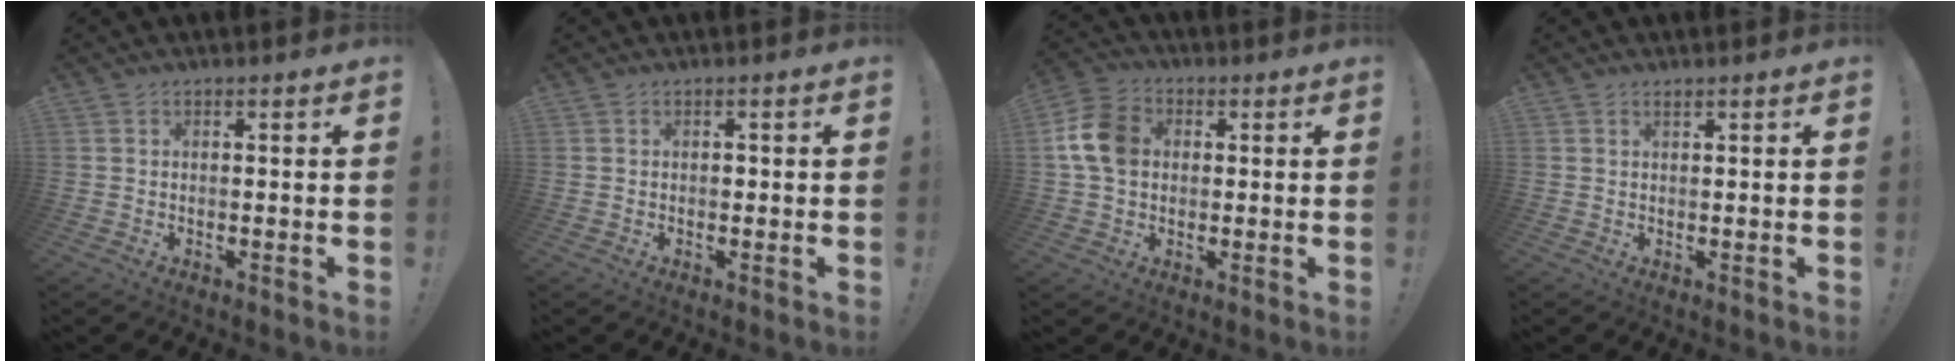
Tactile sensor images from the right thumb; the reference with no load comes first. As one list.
[{"total": 0.7, "force": [-0.4, 0.6, 0.1], "torque": [-0.004, 0.001, -0.007]}, {"total": 11.7, "force": [1.7, 9.0, 7.2], "torque": [-0.120, 0.013, 0.037]}, {"total": 1.0, "force": [0.8, 0.3, 0.4], "torque": [-0.001, -0.003, 0.014]}]